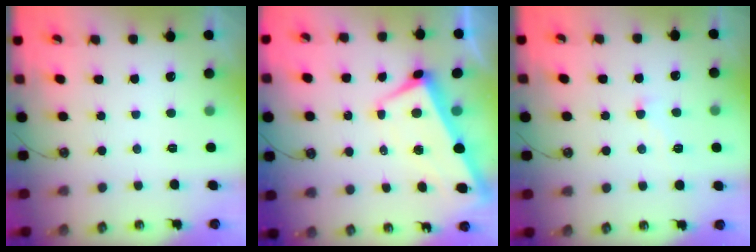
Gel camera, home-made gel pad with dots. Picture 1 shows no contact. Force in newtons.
{"total": 1.2, "press": 0.3, "slide": 1.1}
{"total": 0.8, "press": 0.8, "slide": 0.3}